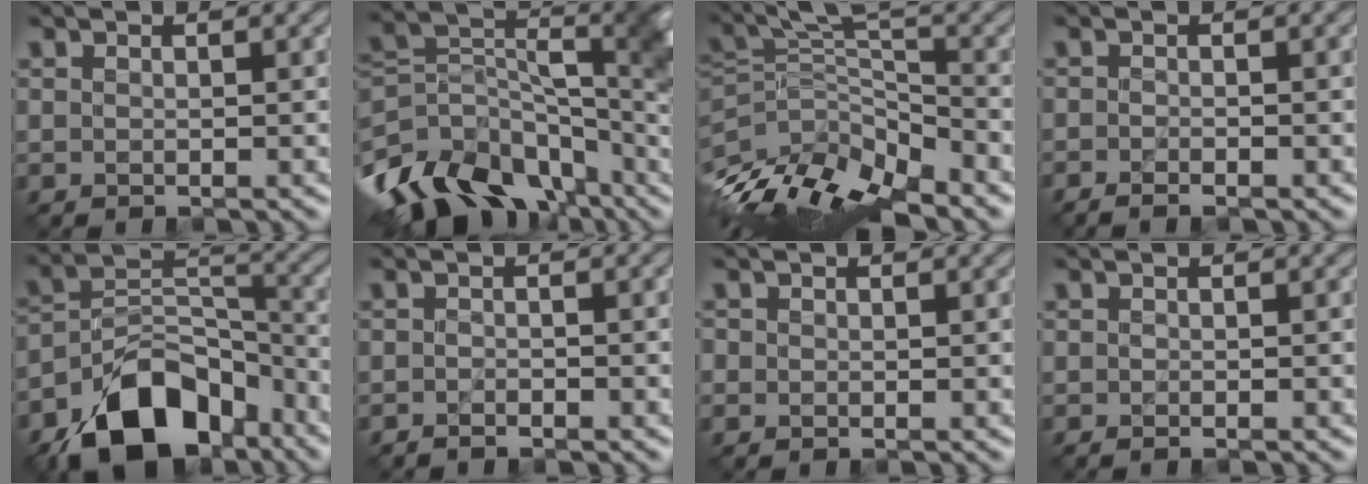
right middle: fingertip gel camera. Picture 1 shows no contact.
{"total": 12.8, "force": [-6.1, 7.8, 8.1], "torque": [-0.159, -0.001, -0.121]}
{"total": 10.3, "force": [-7.1, 3.3, 6.7], "torque": [-0.136, -0.007, -0.129]}
{"total": 1.7, "force": [-1.3, 0.4, 1.1], "torque": [-0.013, -0.006, -0.022]}
{"total": 11.0, "force": [-7.6, 6.0, 5.3], "torque": [-0.090, 0.000, -0.146]}
{"total": 1.2, "force": [-1.1, 0.2, 0.5], "torque": [-0.012, -0.005, -0.020]}
{"total": 0.6, "force": [-0.3, 0.4, -0.2], "torque": [0.003, -0.008, -0.004]}
{"total": 0.6, "force": [-0.5, 0.1, 0.3], "torque": [-0.002, -0.006, -0.007]}